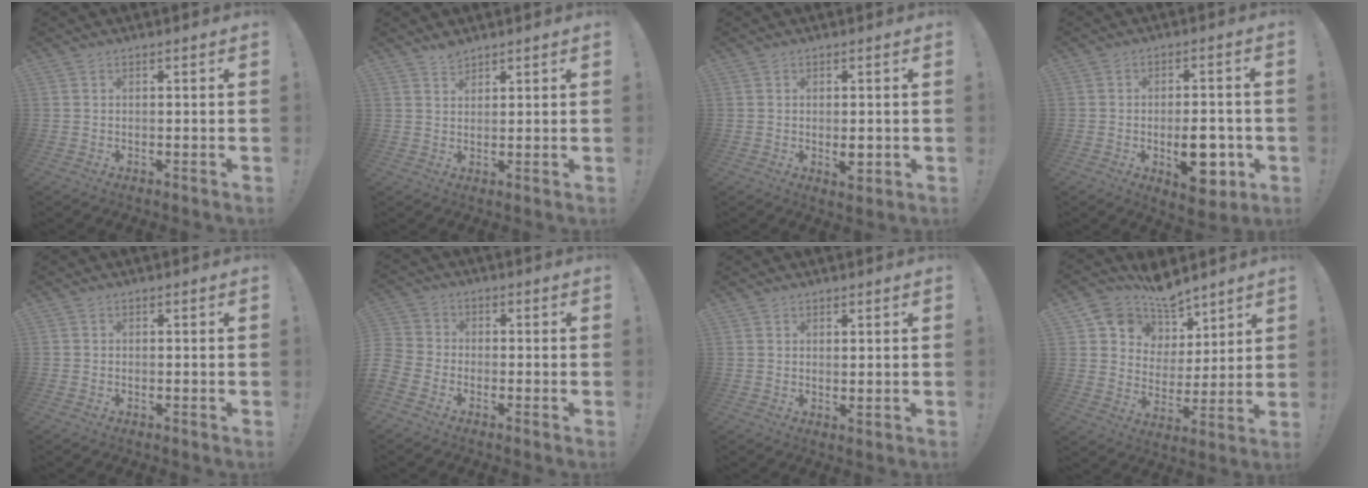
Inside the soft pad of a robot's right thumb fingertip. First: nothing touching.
{"total": 3.0, "force": [2.6, 1.2, 0.8], "torque": [0.002, -0.020, 0.045]}
{"total": 3.2, "force": [-0.4, 1.7, 2.7], "torque": [-0.034, 0.000, -0.003]}
{"total": 11.8, "force": [-3.9, 6.0, 9.4], "torque": [-0.127, 0.013, -0.058]}
{"total": 0.6, "force": [-0.6, 0.3, 0.0], "torque": [-0.007, 0.004, -0.009]}
{"total": 5.4, "force": [-3.7, 3.6, 1.7], "torque": [-0.053, 0.020, -0.070]}
{"total": 1.4, "force": [1.1, 0.4, 0.7], "torque": [-0.006, -0.008, 0.019]}
{"total": 11.5, "force": [9.2, 6.8, 0.7], "torque": [-0.032, -0.080, 0.182]}